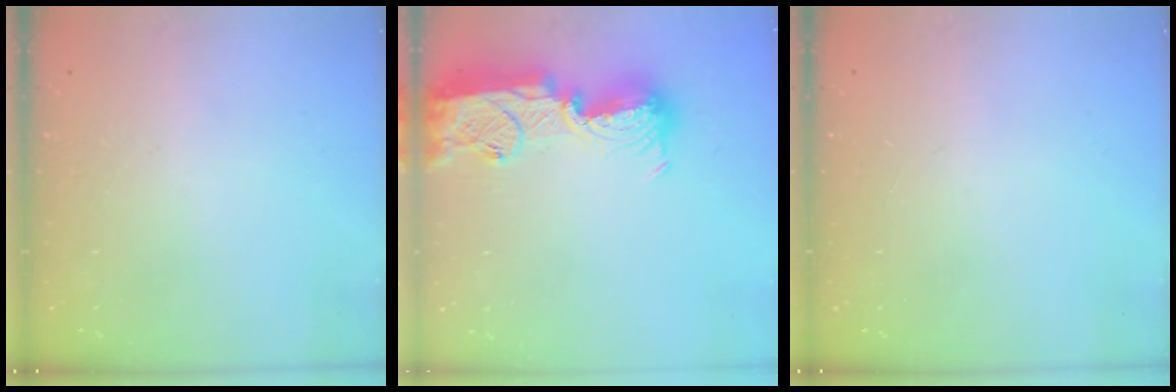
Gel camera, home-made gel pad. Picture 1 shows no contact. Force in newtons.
{"total": 18.1, "press": 18.0, "slide": 1.2}
{"total": 0.0}